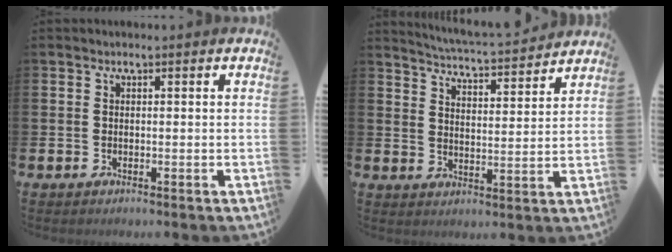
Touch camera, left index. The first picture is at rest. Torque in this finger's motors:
{"motor_torque": [0.67, -1.01, 0.22, 0.08]}